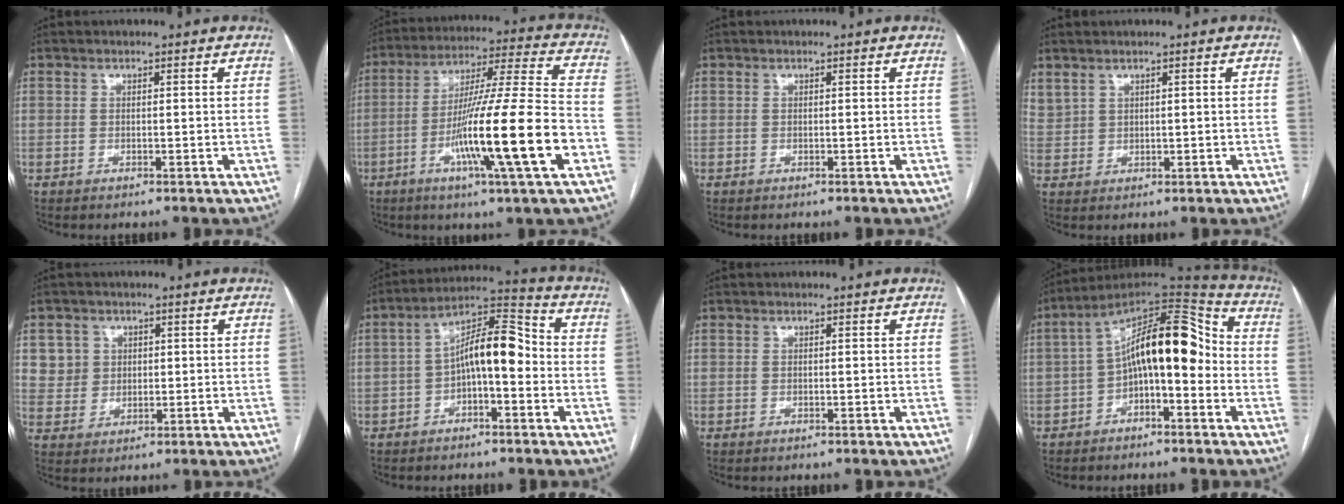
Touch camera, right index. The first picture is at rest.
{"total": 19.0, "force": [-6.2, -0.6, 18.0], "torque": [-0.308, -0.012, -0.110]}
{"total": 0.0}
{"total": 2.9, "force": [2.2, 1.6, 0.9], "torque": [-0.025, 0.009, 0.057]}
{"total": 4.9, "force": [1.7, 4.6, 0.2], "torque": [0.006, 0.009, 0.036]}
{"total": 9.7, "force": [-1.4, 3.1, 9.0], "torque": [-0.155, 0.041, -0.023]}
{"total": 0.0}
{"total": 14.5, "force": [-1.1, 5.3, 13.5], "torque": [-0.219, 0.058, -0.017]}